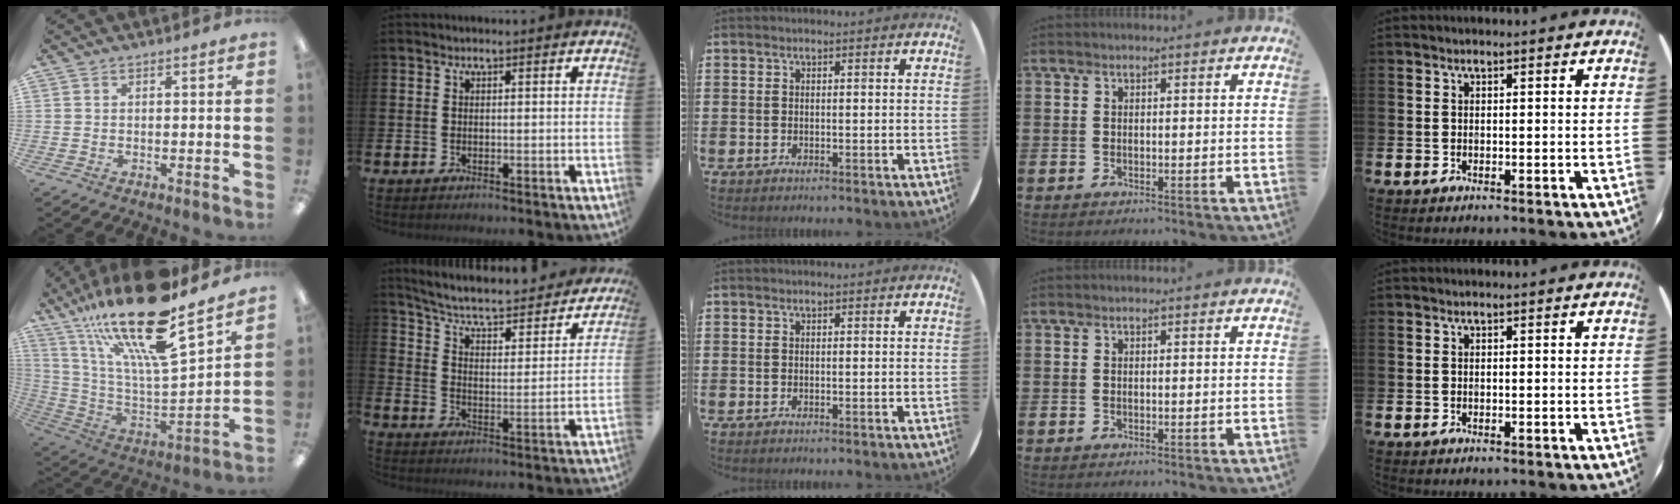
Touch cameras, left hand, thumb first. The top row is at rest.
{"thumb": {"total": 25.7, "force": [18.7, 6.2, 16.5], "torque": [-0.303, -0.125, 0.310]}, "index": {"total": 5.8, "force": [5.1, 1.3, 2.4], "torque": [-0.077, -0.041, 0.079]}}